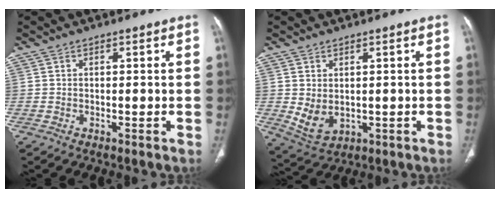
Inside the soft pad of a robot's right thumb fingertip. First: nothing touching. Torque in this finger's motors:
{"motor_torque": [-0.63, 0.75, 0.43, 0.65, 0.04]}